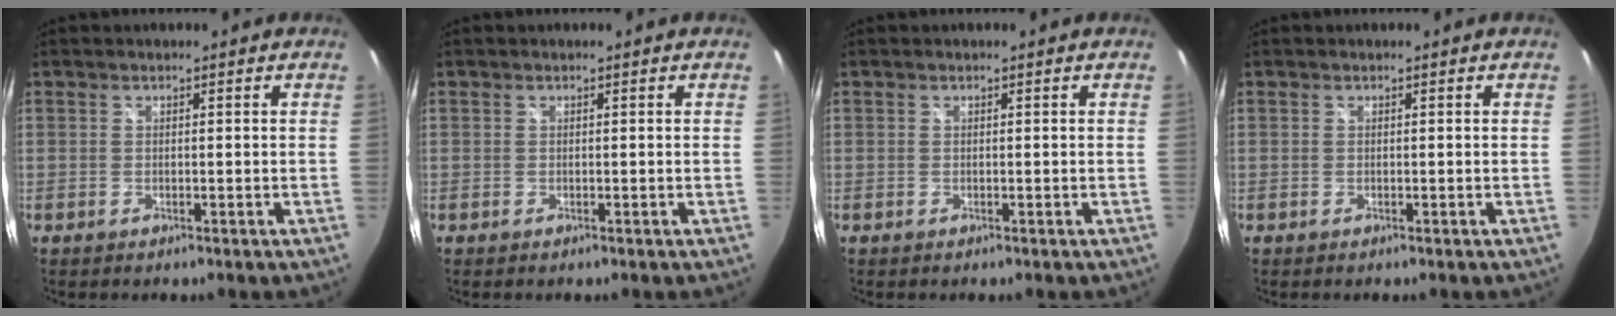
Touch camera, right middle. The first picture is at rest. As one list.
[{"total": 0.0}, {"total": 0.0}, {"total": 0.0}]